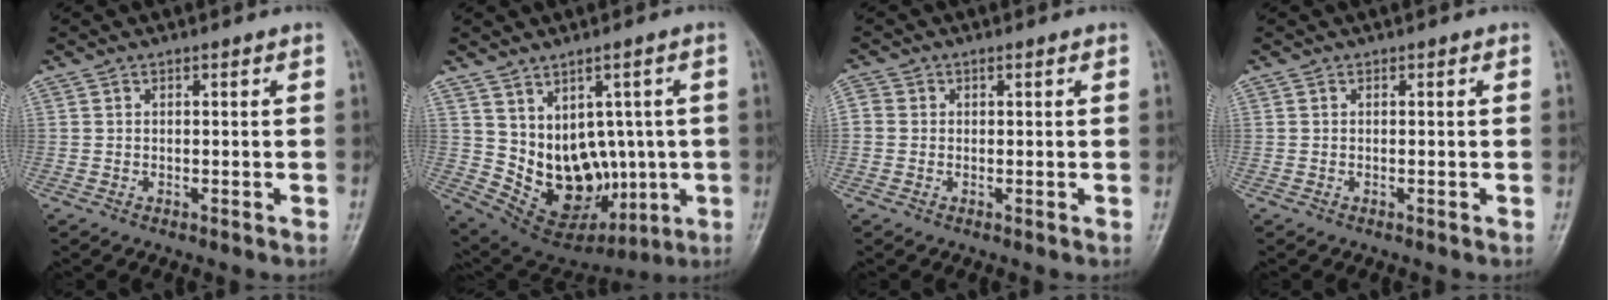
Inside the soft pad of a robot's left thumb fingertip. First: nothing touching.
{"total": 14.1, "force": [-0.2, 10.5, 9.4], "torque": [-0.101, -0.001, 0.039]}
{"total": 2.4, "force": [0.2, 2.0, 1.3], "torque": [-0.022, 0.008, 0.003]}
{"total": 0.0}